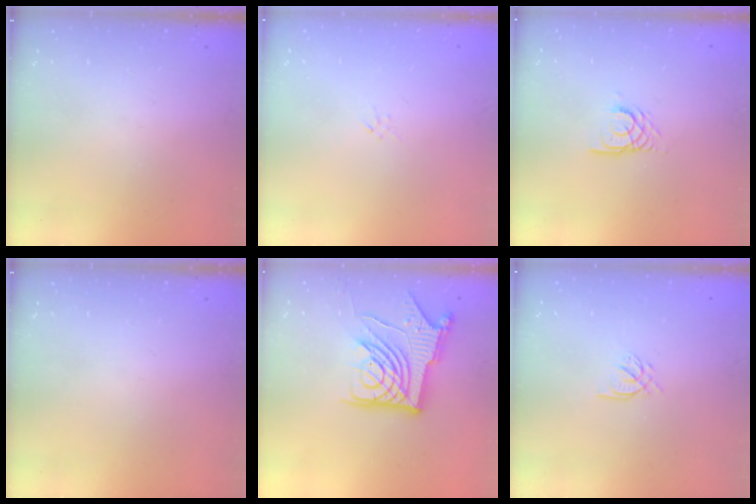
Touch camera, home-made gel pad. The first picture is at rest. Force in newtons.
{"total": 0.0}
{"total": 5.0, "press": 5.0, "slide": 0.5}
{"total": 0.0}
{"total": 14.9, "press": 14.8, "slide": 1.8}
{"total": 2.4, "press": 2.4, "slide": 0.3}